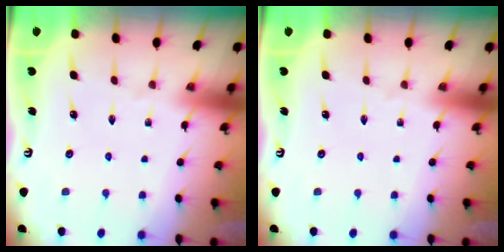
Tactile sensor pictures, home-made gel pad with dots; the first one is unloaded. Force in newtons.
{"total": 0.0}